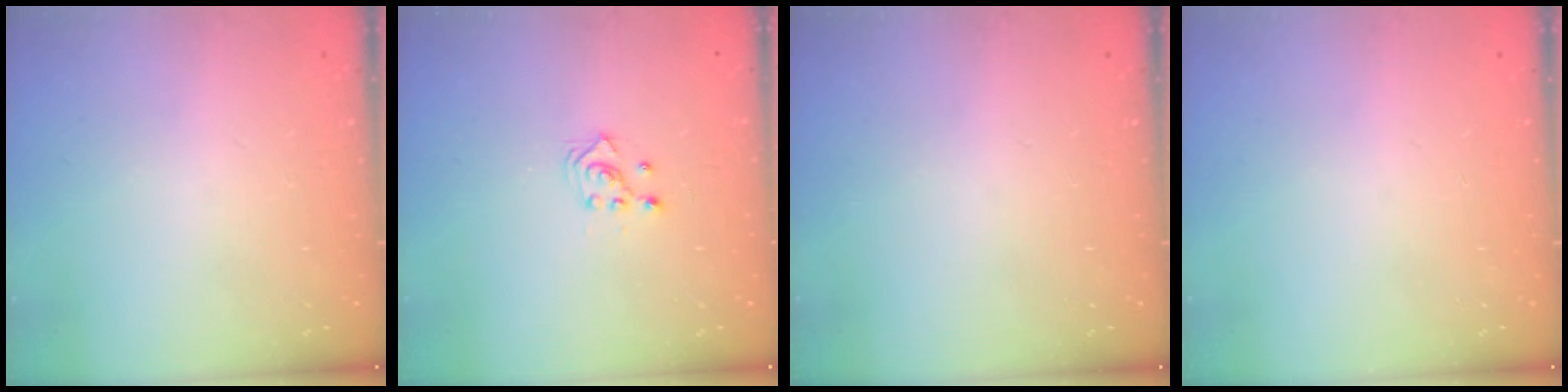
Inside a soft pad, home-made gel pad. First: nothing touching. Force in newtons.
{"total": 2.5, "press": 2.3, "slide": 1.0}
{"total": 0.0}
{"total": 0.0}